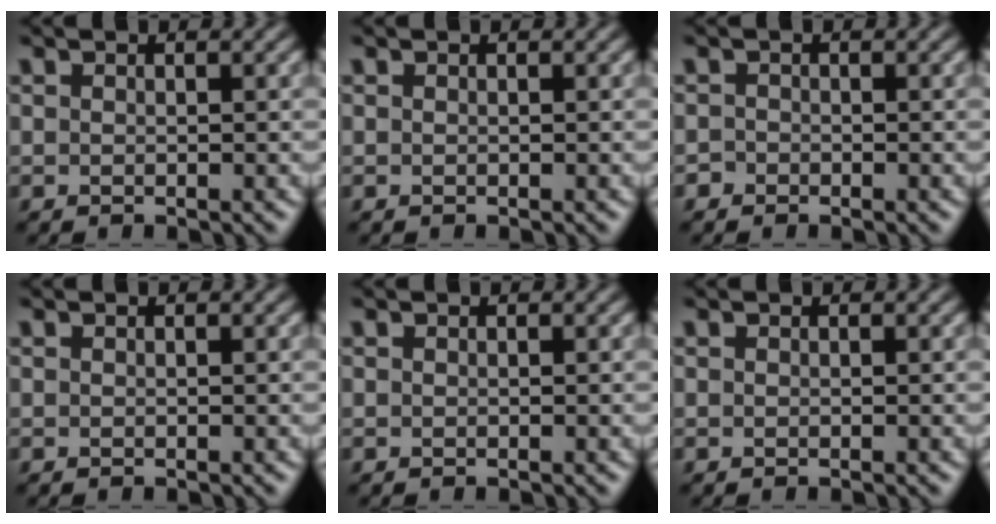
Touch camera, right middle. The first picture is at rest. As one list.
[{"total": 0.0}, {"total": 0.7, "force": [-0.5, 0.5, 0.0], "torque": [0.004, 0.000, -0.011]}, {"total": 0.0}, {"total": 0.0}, {"total": 0.0}]